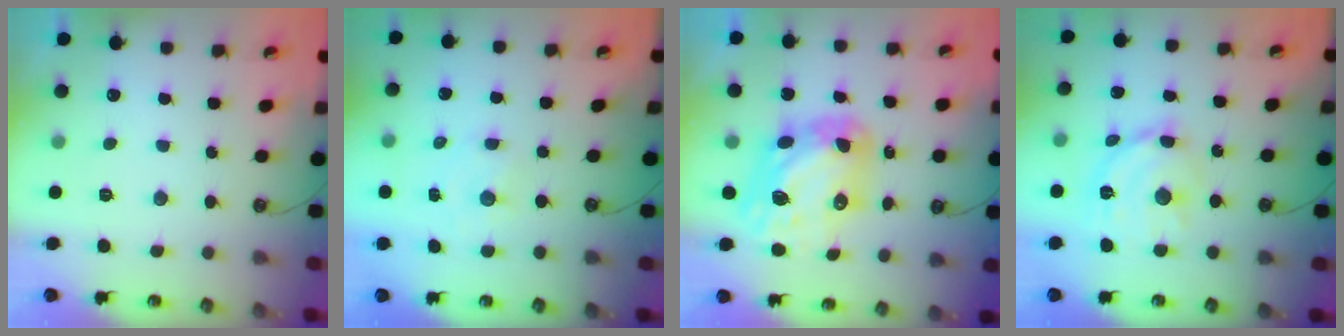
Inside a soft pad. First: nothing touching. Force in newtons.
{"total": 1.8, "press": 1.7, "slide": 0.3}
{"total": 12.2, "press": 12.1, "slide": 1.6}
{"total": 13.1, "press": 13.1, "slide": 1.0}